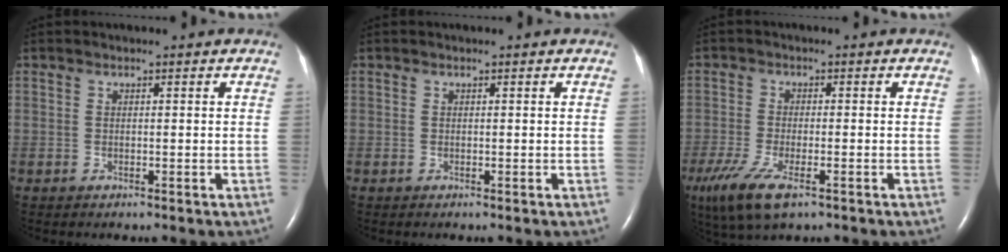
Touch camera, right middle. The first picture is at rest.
{"total": 0.0}
{"total": 9.0, "force": [-5.3, 2.7, 6.6], "torque": [-0.133, -0.024, -0.092]}